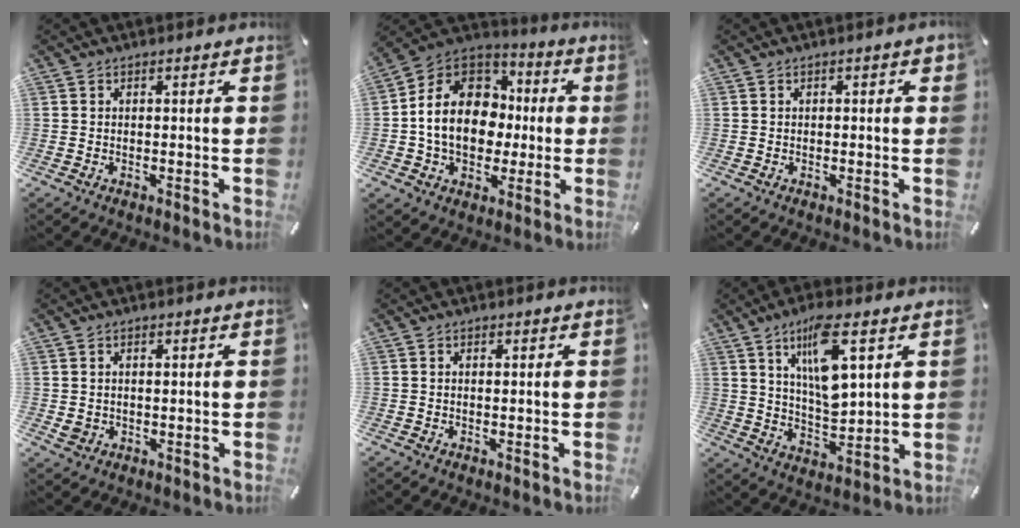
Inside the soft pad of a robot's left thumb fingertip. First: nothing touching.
{"total": 17.6, "force": [-0.8, 14.3, 10.2], "torque": [-0.212, 0.019, -0.014]}
{"total": 1.0, "force": [0.0, 0.4, 0.9], "torque": [-0.017, 0.002, 0.000]}
{"total": 2.1, "force": [0.2, 1.7, 1.2], "torque": [-0.018, 0.001, 0.001]}
{"total": 0.7, "force": [0.2, 0.2, 0.6], "torque": [-0.011, 0.001, 0.003]}
{"total": 12.7, "force": [5.9, 4.5, 10.3], "torque": [-0.182, -0.019, 0.098]}